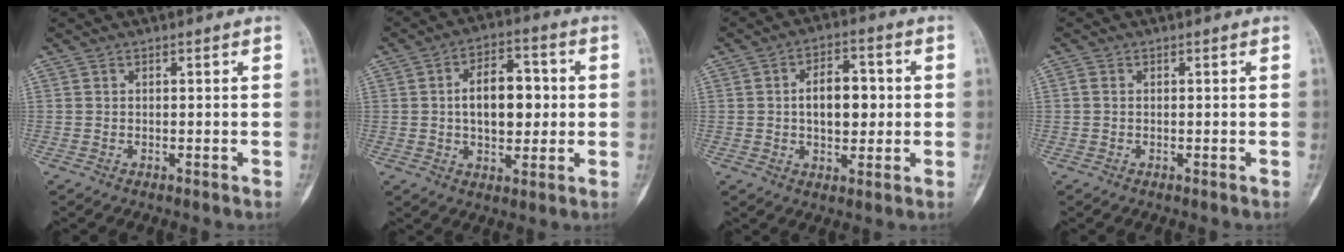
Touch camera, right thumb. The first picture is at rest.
{"total": 11.8, "force": [0.6, 6.9, 9.5], "torque": [-0.118, 0.015, 0.010]}
{"total": 9.4, "force": [0.4, 5.6, 7.6], "torque": [-0.089, 0.012, 0.006]}
{"total": 1.0, "force": [0.0, 0.8, 0.7], "torque": [-0.012, 0.001, -0.001]}